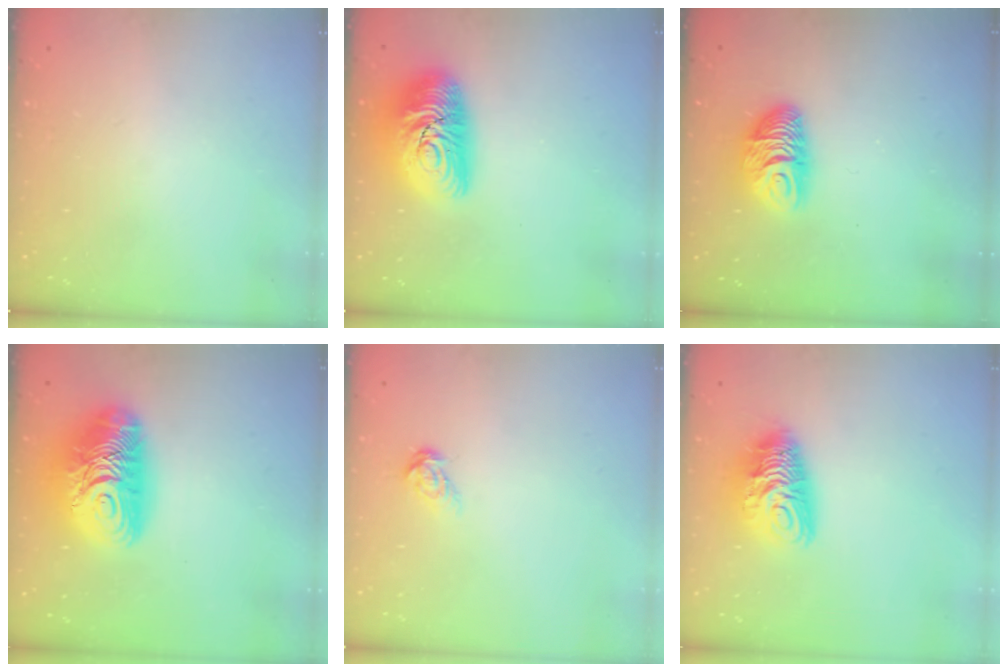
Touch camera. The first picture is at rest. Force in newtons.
{"total": 16.1, "press": 16.1, "slide": 0.9}
{"total": 9.0, "press": 9.0, "slide": 0.2}
{"total": 18.0, "press": 17.9, "slide": 1.4}
{"total": 6.2, "press": 6.2, "slide": 0.4}
{"total": 11.5, "press": 11.5, "slide": 1.1}